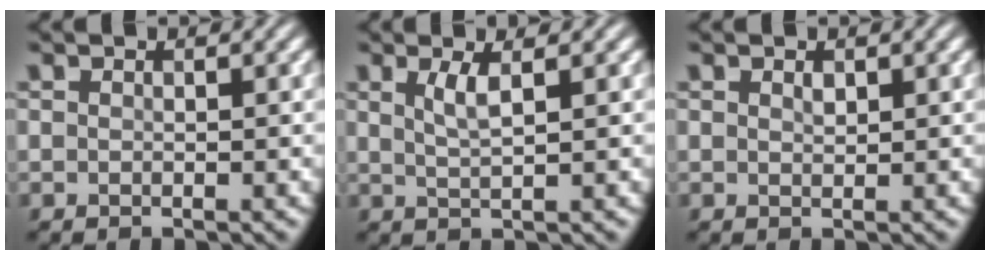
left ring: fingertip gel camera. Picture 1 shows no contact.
{"total": 2.1, "force": [0.8, 0.5, 1.8], "torque": [-0.036, 0.000, 0.015]}
{"total": 0.7, "force": [0.4, 0.3, 0.4], "torque": [-0.010, -0.001, 0.009]}